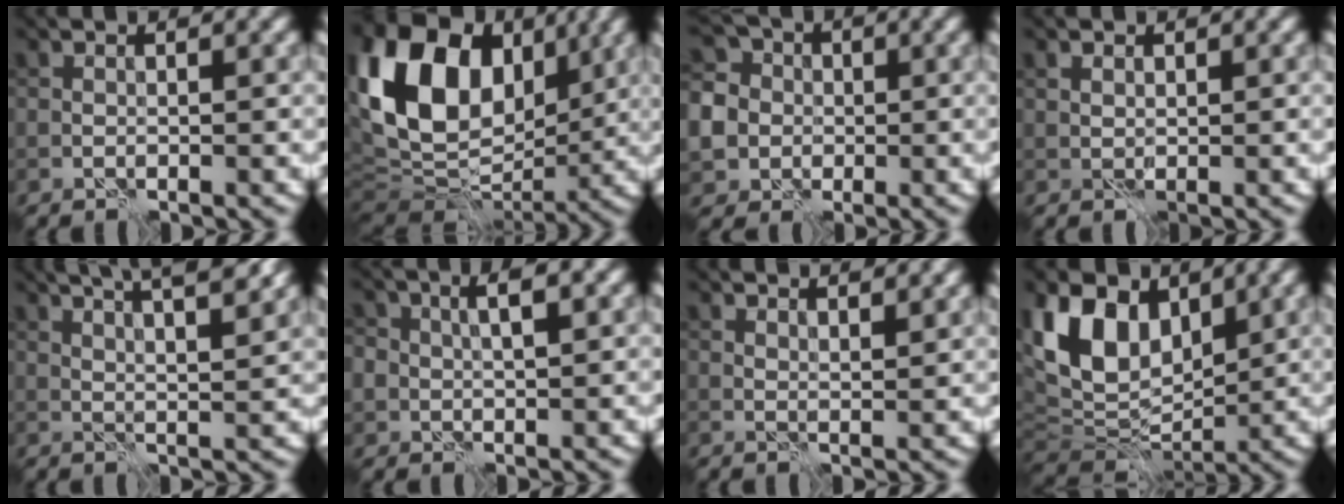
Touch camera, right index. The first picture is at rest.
{"total": 17.4, "force": [4.1, 12.2, 11.7], "torque": [-0.241, 0.025, 0.074]}
{"total": 9.1, "force": [-0.8, 8.5, 3.2], "torque": [-0.082, 0.009, -0.045]}
{"total": 0.9, "force": [0.4, 0.7, 0.4], "torque": [-0.009, -0.001, 0.008]}
{"total": 10.5, "force": [7.1, 3.3, 7.0], "torque": [-0.069, 0.038, 0.066]}
{"total": 3.3, "force": [1.1, 2.0, 2.3], "torque": [-0.041, 0.003, 0.020]}
{"total": 3.5, "force": [2.8, 1.0, 1.8], "torque": [-0.019, 0.004, 0.033]}
{"total": 10.8, "force": [4.1, 7.1, 7.1], "torque": [-0.151, 0.010, 0.072]}